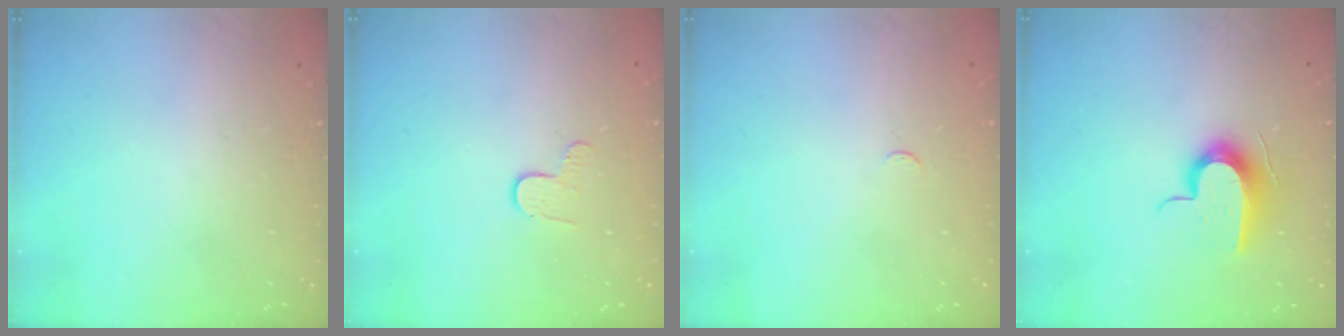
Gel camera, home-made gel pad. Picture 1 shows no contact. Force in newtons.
{"total": 3.7, "press": 3.7, "slide": 0.3}
{"total": 2.9, "press": 2.8, "slide": 0.4}
{"total": 10.7, "press": 10.6, "slide": 1.0}